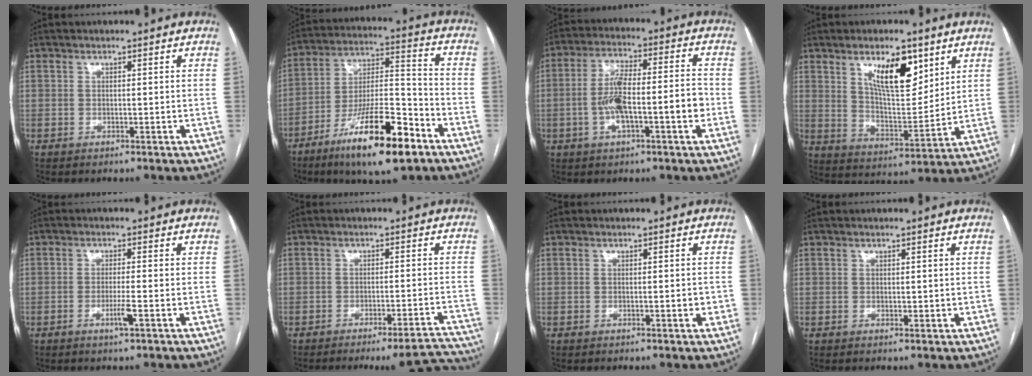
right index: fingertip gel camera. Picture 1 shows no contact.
{"total": 18.0, "force": [-10.6, 3.3, 14.2], "torque": [-0.254, -0.018, -0.181]}
{"total": 10.9, "force": [-2.5, 2.3, 10.4], "torque": [-0.190, 0.025, -0.040]}
{"total": 11.6, "force": [6.3, 3.9, 9.0], "torque": [-0.155, -0.002, 0.118]}
{"total": 2.9, "force": [-1.2, -0.2, 2.6], "torque": [-0.051, -0.005, -0.024]}
{"total": 10.6, "force": [-10.2, 0.3, 2.9], "torque": [-0.009, 0.011, -0.125]}
{"total": 1.4, "force": [-0.2, 0.5, 1.3], "torque": [-0.019, 0.000, -0.002]}
{"total": 1.0, "force": [0.2, 0.7, 0.7], "torque": [-0.008, -0.002, 0.005]}